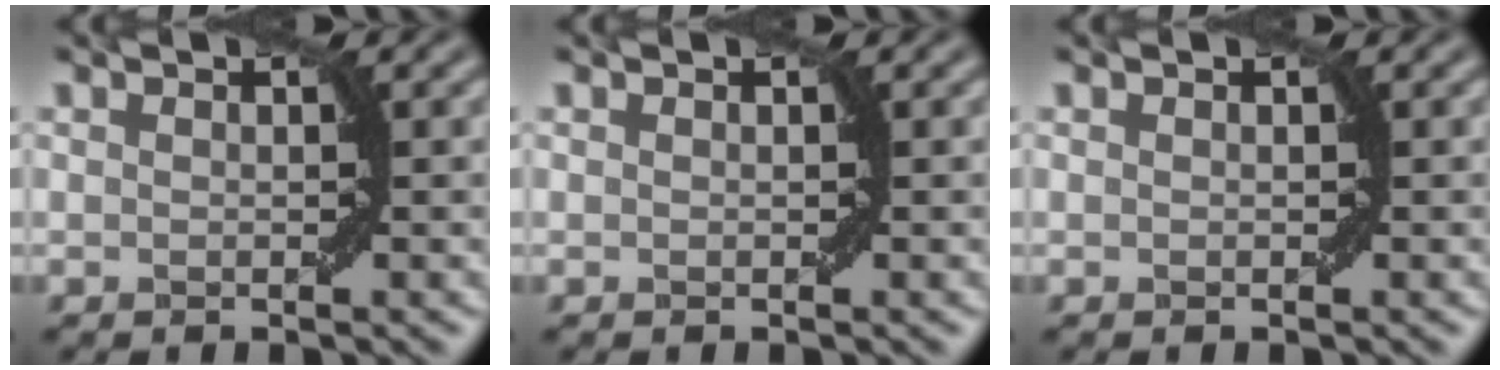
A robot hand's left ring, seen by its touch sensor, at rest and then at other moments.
{"total": 0.0}
{"total": 0.0}